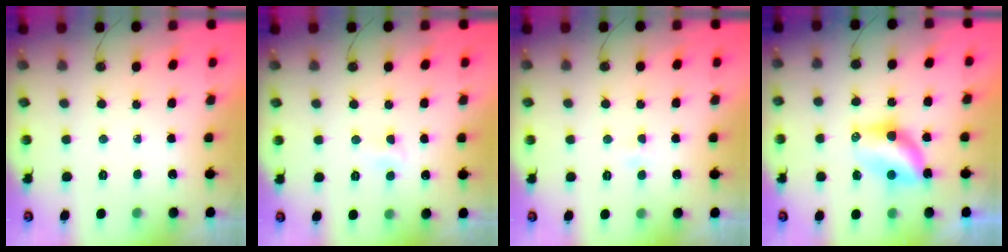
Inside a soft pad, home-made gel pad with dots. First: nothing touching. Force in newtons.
{"total": 5.0, "press": 3.6, "slide": 3.5}
{"total": 2.1, "press": 2.0, "slide": 0.3}
{"total": 6.8, "press": 6.8, "slide": 0.1}